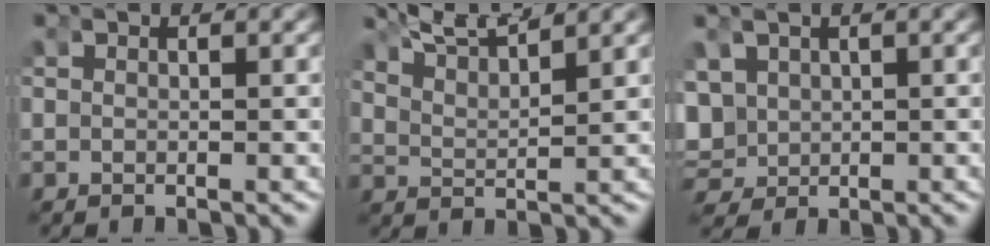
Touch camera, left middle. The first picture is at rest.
{"total": 6.5, "force": [5.3, 2.2, 3.1], "torque": [-0.062, 0.007, 0.083]}
{"total": 5.6, "force": [-0.2, 5.3, 1.8], "torque": [-0.085, -0.031, 0.007]}